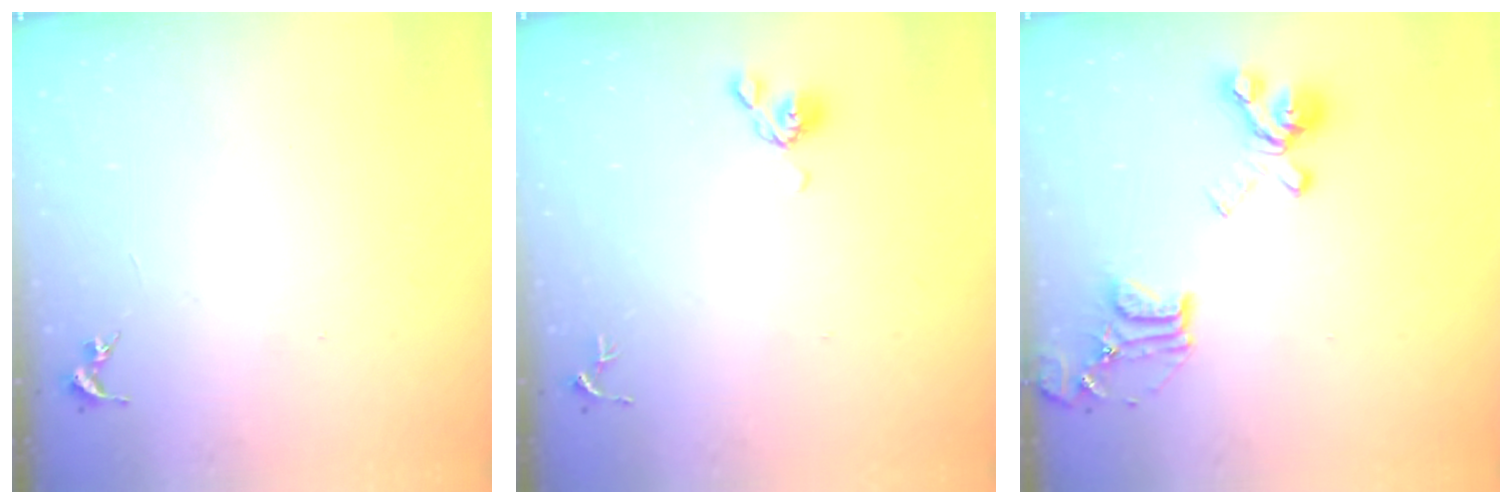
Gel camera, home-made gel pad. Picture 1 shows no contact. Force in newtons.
{"total": 4.4, "press": 4.3, "slide": 0.9}
{"total": 18.0, "press": 17.9, "slide": 1.9}